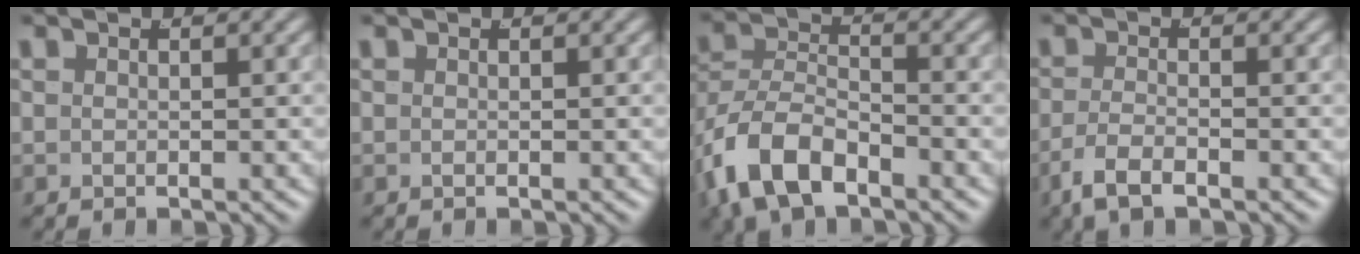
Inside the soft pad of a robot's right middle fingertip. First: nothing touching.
{"total": 0.0}
{"total": 6.6, "force": [-2.8, 4.7, 3.8], "torque": [-0.091, -0.003, -0.052]}
{"total": 2.7, "force": [-1.7, 1.0, 1.9], "torque": [-0.044, 0.000, -0.031]}